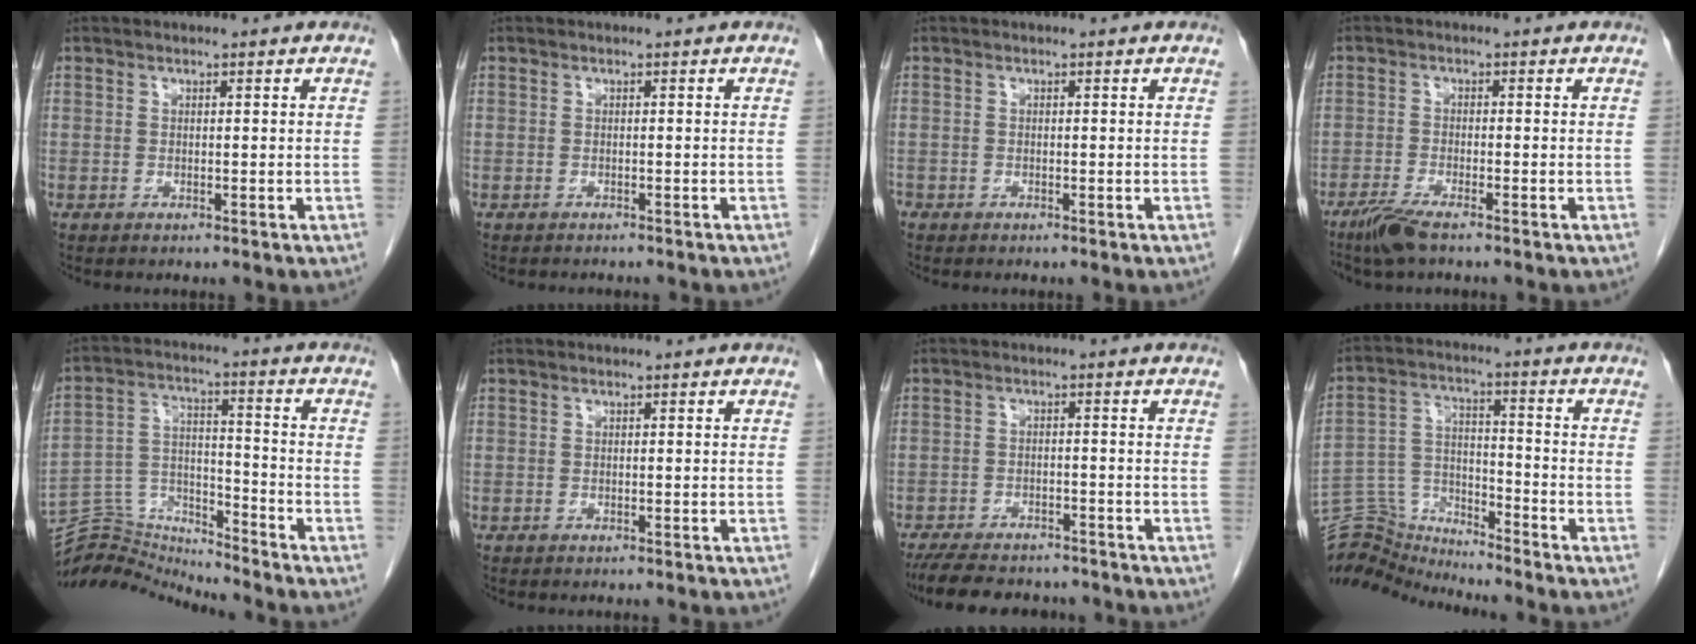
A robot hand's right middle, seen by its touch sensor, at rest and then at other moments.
{"total": 2.8, "force": [-2.5, 0.7, 0.9], "torque": [-0.017, -0.006, -0.028]}
{"total": 0.7, "force": [-0.5, 0.4, 0.1], "torque": [-0.007, 0.001, -0.012]}
{"total": 4.2, "force": [-3.2, 0.4, 2.7], "torque": [-0.062, -0.010, -0.063]}
{"total": 10.6, "force": [-10.5, -0.6, -1.3], "torque": [0.018, 0.048, -0.191]}
{"total": 1.9, "force": [-1.7, 0.2, 0.8], "torque": [-0.018, -0.004, -0.019]}
{"total": 12.3, "force": [-10.7, 3.8, 4.8], "torque": [-0.094, -0.005, -0.151]}
{"total": 9.8, "force": [-9.7, 0.1, -1.1], "torque": [0.011, 0.045, -0.185]}